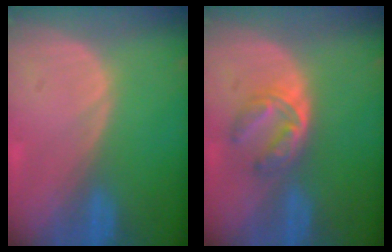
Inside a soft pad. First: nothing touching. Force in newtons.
{"total": 5.1, "press": 4.7, "slide": 1.9}